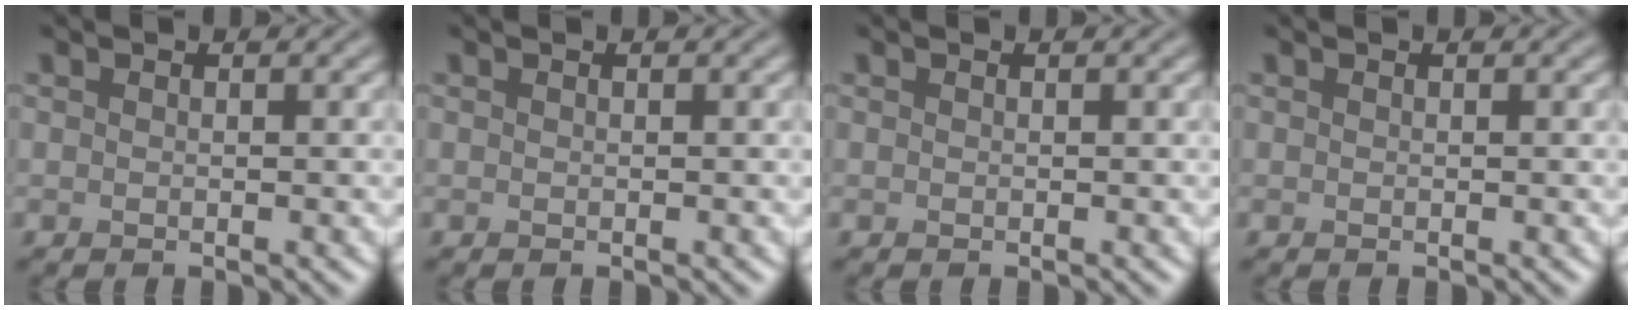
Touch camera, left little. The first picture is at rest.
{"total": 0.0}
{"total": 0.0}
{"total": 0.0}